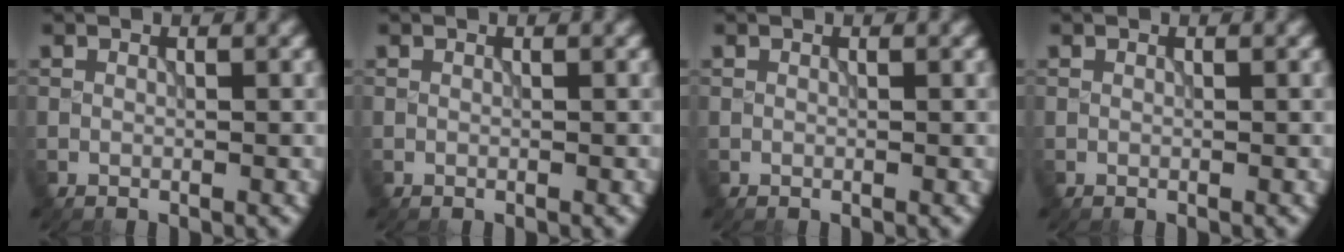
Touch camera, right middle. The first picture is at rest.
{"total": 0.0}
{"total": 0.0}
{"total": 0.0}